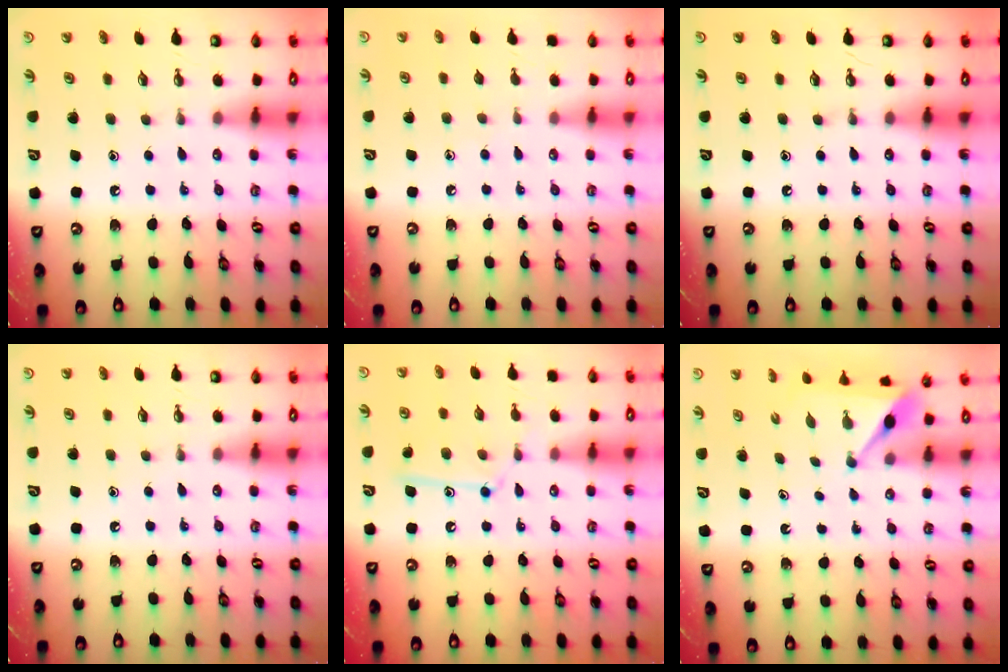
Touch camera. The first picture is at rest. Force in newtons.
{"total": 3.8, "press": 3.7, "slide": 0.4}
{"total": 0.0}
{"total": 0.0}
{"total": 11.4, "press": 11.3, "slide": 0.7}
{"total": 4.6, "press": 4.6, "slide": 0.4}